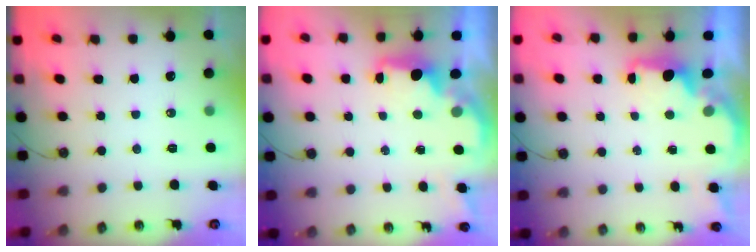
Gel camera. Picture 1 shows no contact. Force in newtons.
{"total": 2.2, "press": 2.1, "slide": 0.8}
{"total": 1.6, "press": 1.5, "slide": 0.6}